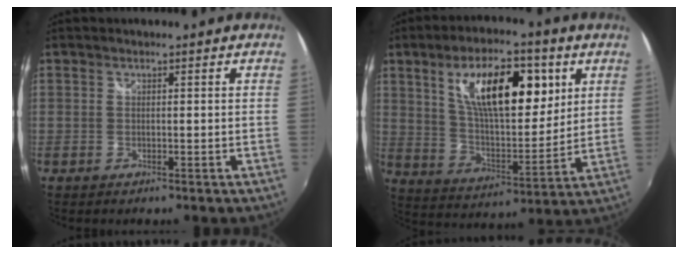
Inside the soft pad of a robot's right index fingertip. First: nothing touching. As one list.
[{"total": 18.6, "force": [7.2, 7.8, 15.2], "torque": [-0.248, 0.007, 0.125]}]